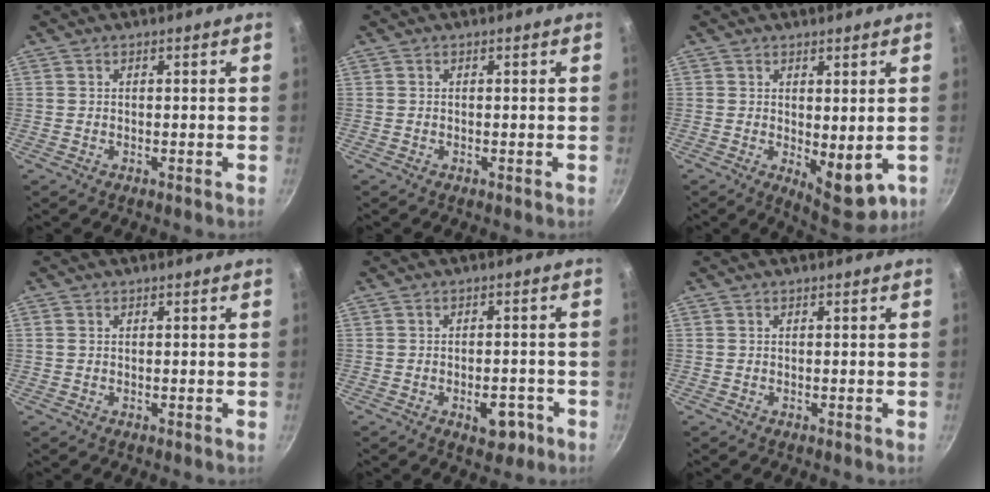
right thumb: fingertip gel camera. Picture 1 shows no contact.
{"total": 0.0}
{"total": 8.3, "force": [-0.2, 4.1, 7.2], "torque": [-0.077, -0.012, 0.012]}
{"total": 0.9, "force": [0.2, 0.6, 0.6], "torque": [-0.013, 0.001, 0.002]}
{"total": 5.5, "force": [-2.4, 3.2, 3.7], "torque": [-0.024, 0.017, -0.027]}
{"total": 0.0}